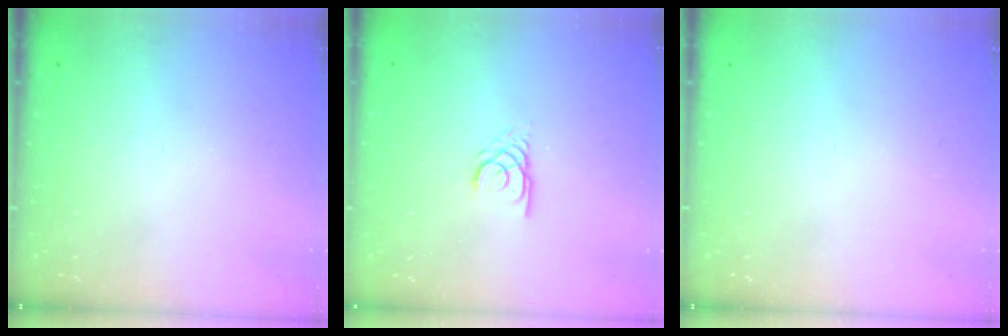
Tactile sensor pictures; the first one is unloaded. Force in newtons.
{"total": 2.7, "press": 2.7, "slide": 0.1}
{"total": 0.0}